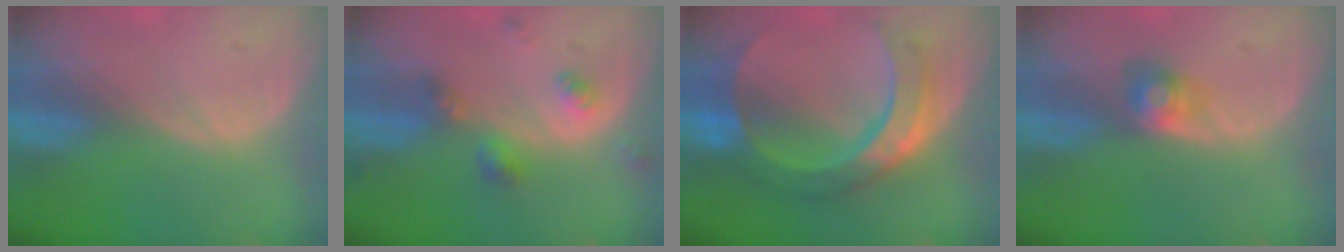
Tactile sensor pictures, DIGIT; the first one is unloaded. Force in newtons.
{"total": 4.5, "press": 4.2, "slide": 1.8}
{"total": 9.8, "press": 9.8, "slide": 0.9}
{"total": 2.9, "press": 2.9, "slide": 0.0}